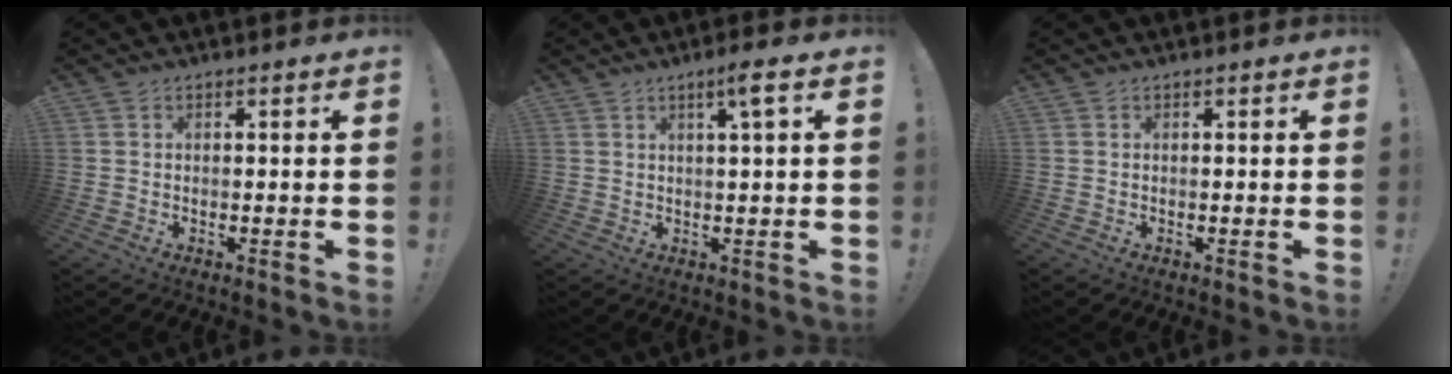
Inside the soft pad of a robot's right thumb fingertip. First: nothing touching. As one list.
[{"total": 4.7, "force": [2.0, -0.3, 4.3], "torque": [-0.061, -0.007, 0.025]}, {"total": 0.0}]